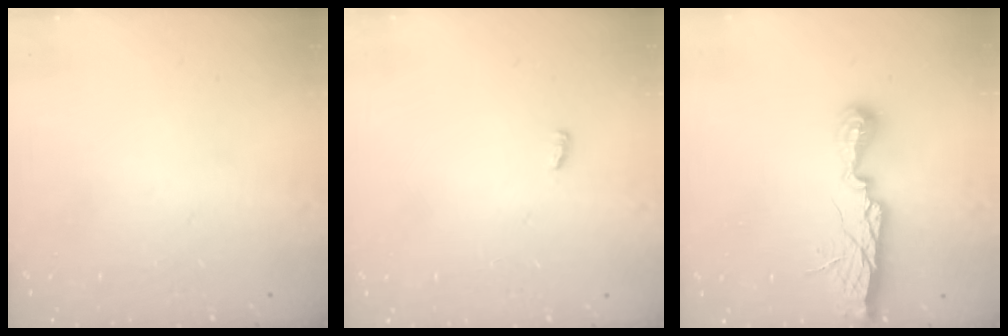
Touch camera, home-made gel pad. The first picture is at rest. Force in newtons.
{"total": 2.9, "press": 2.6, "slide": 1.3}
{"total": 10.1, "press": 10.1, "slide": 0.7}